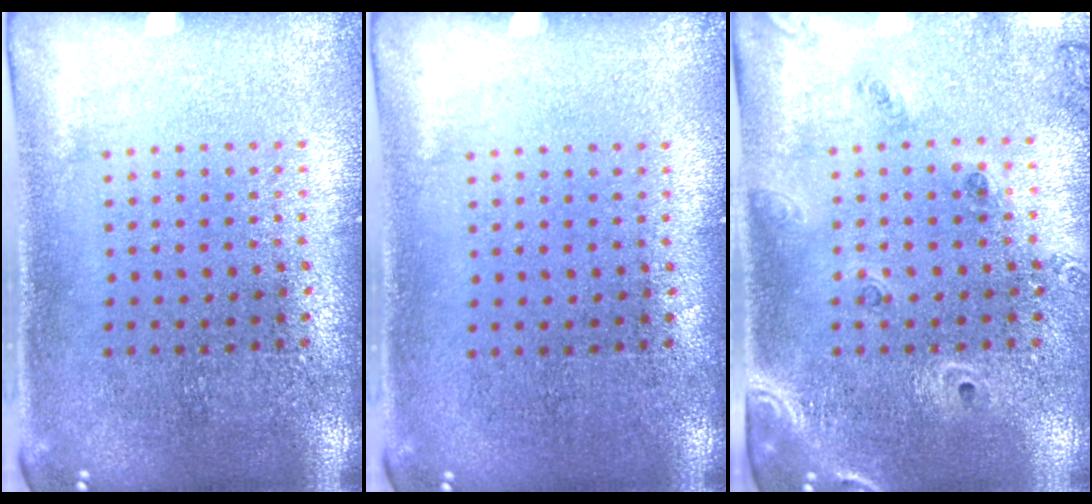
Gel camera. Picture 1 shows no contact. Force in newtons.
{"total": 0.0}
{"total": 1.5, "press": 1.4, "slide": 0.5}